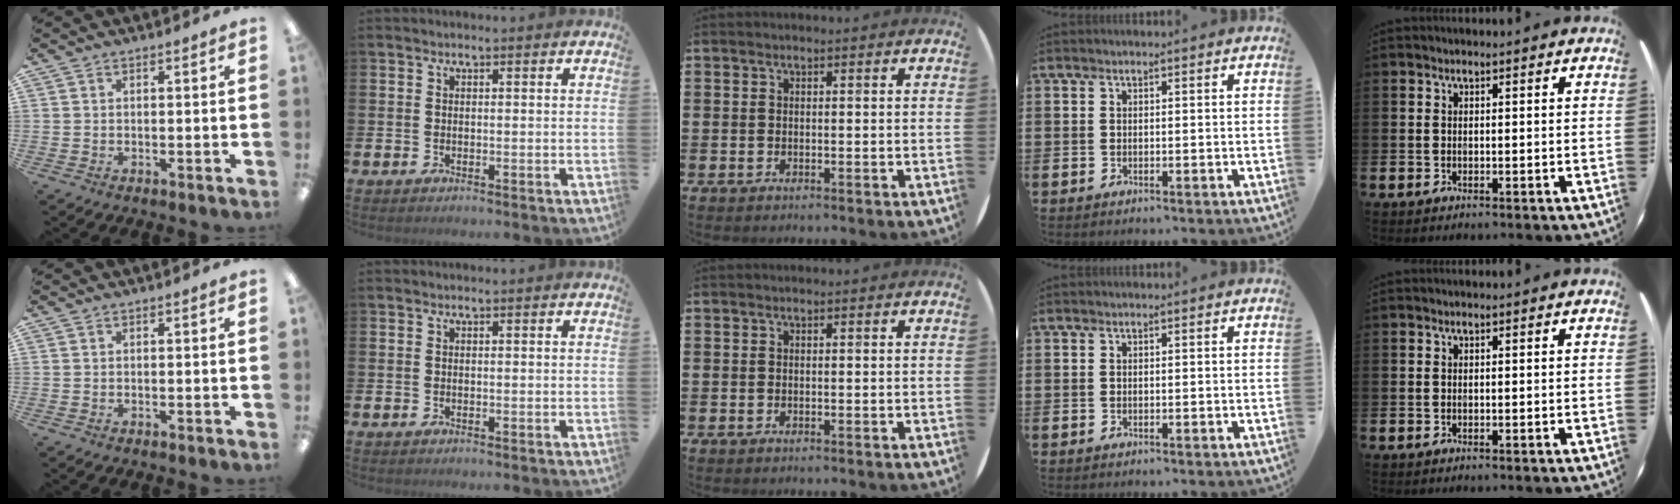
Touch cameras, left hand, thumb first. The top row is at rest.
{}